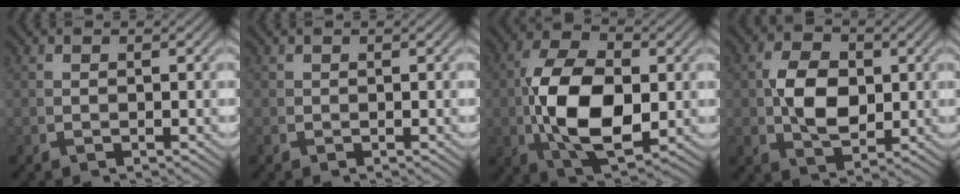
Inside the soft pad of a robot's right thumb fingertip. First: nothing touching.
{"total": 0.0}
{"total": 12.3, "force": [-0.8, 7.8, 9.6], "torque": [-0.219, -0.059, 0.017]}
{"total": 6.4, "force": [0.5, 4.3, 4.8], "torque": [-0.091, -0.024, 0.024]}